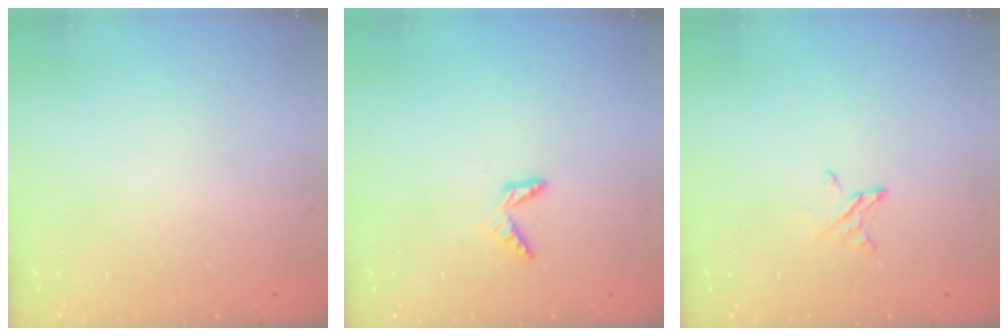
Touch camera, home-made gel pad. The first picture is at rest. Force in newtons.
{"total": 4.0, "press": 3.9, "slide": 0.3}
{"total": 3.5, "press": 3.5, "slide": 0.4}